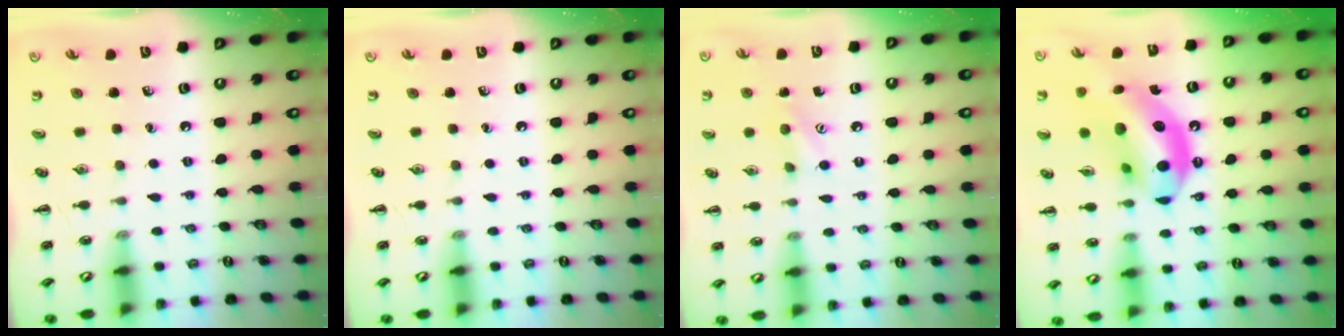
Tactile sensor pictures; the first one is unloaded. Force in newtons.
{"total": 0.0}
{"total": 7.6, "press": 7.4, "slide": 1.8}
{"total": 18.0, "press": 17.5, "slide": 4.5}